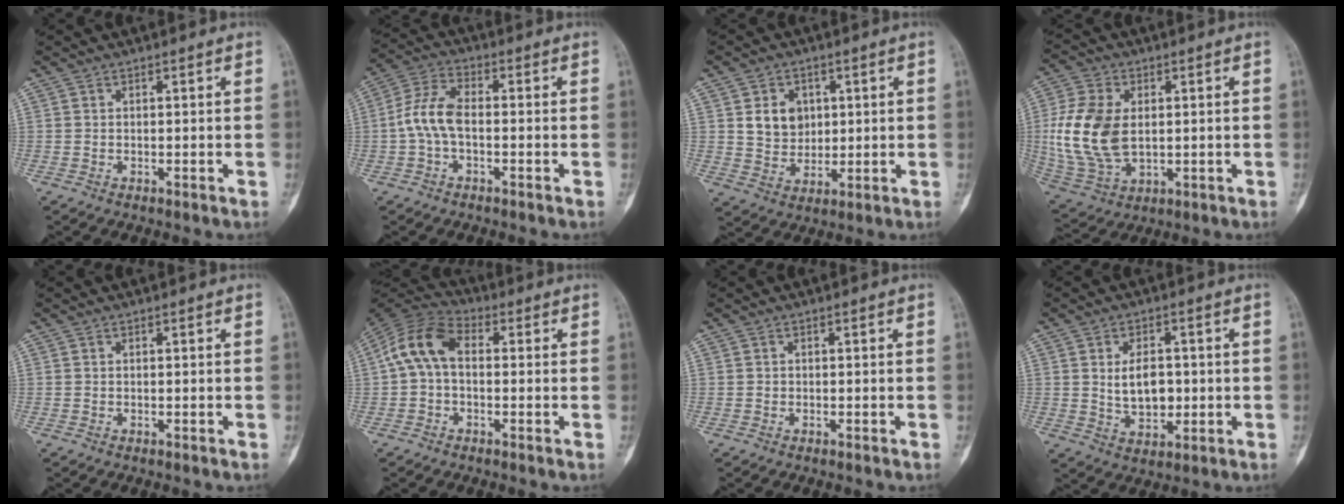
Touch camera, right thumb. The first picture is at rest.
{"total": 7.3, "force": [-1.1, 3.7, 6.2], "torque": [-0.134, 0.026, -0.030]}
{"total": 7.1, "force": [2.0, 5.8, 3.6], "torque": [-0.030, -0.012, 0.044]}
{"total": 14.9, "force": [0.6, 9.5, 11.5], "torque": [-0.237, -0.004, 0.024]}
{"total": 0.0}
{"total": 9.5, "force": [0.6, 6.0, 7.3], "torque": [-0.140, 0.027, -0.002]}
{"total": 0.0}
{"total": 7.4, "force": [0.4, 4.8, 5.7], "torque": [-0.080, -0.005, 0.015]}